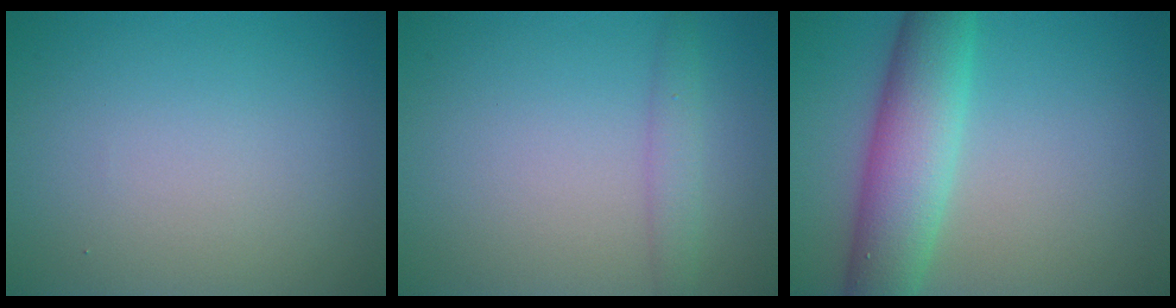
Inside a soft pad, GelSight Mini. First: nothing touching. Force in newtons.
{"total": 1.7, "press": 1.7, "slide": 0.2}
{"total": 7.0, "press": 7.0, "slide": 0.4}